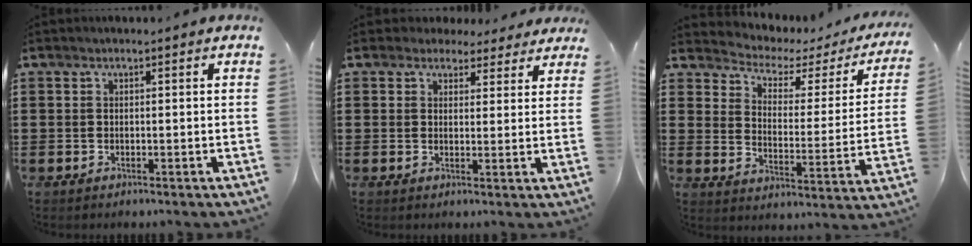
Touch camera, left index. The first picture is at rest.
{"total": 3.3, "force": [2.7, 1.7, 0.6], "torque": [-0.014, -0.001, 0.050]}
{"total": 2.7, "force": [1.9, 1.5, 1.1], "torque": [-0.041, -0.018, 0.021]}